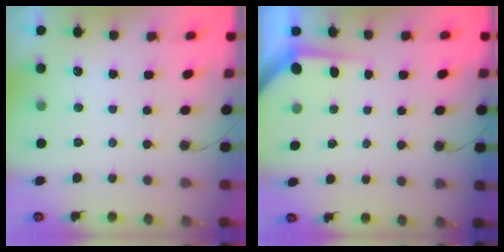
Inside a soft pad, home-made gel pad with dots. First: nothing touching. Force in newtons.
{"total": 3.8, "press": 3.7, "slide": 0.4}